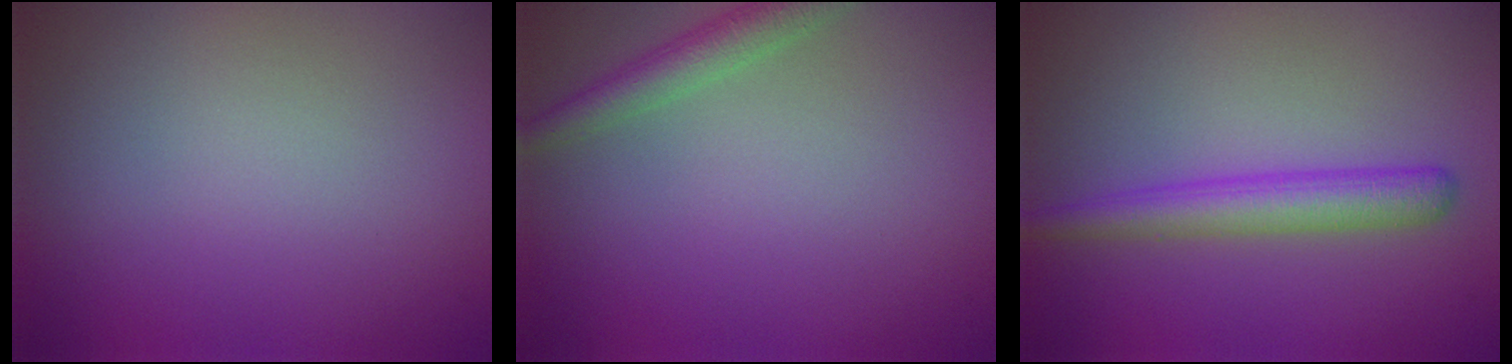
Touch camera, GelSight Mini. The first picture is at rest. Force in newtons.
{"total": 2.6, "press": 2.6, "slide": 0.1}
{"total": 3.3, "press": 3.3, "slide": 0.1}